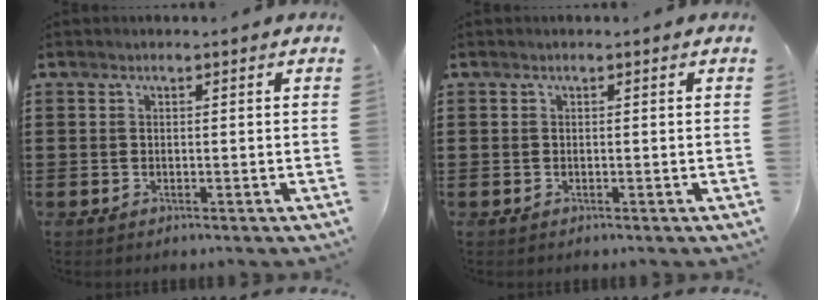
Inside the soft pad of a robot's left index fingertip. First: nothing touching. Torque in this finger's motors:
{"motor_torque": [0.00, 0.00, 0.00, -0.01]}